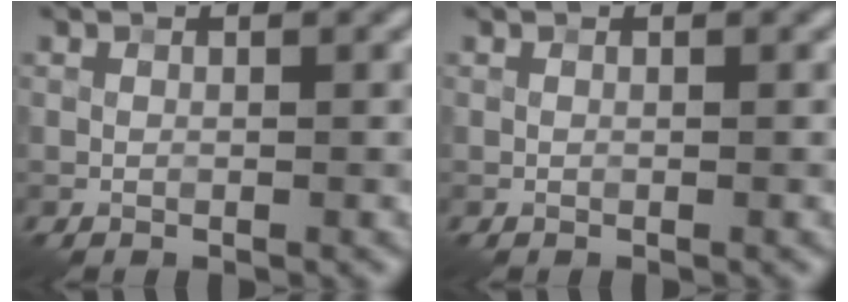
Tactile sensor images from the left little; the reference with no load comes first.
{"total": 0.0}